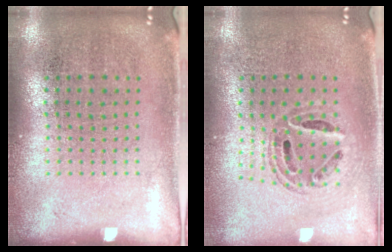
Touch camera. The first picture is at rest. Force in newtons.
{"total": 0.6, "press": 0.6, "slide": 0.2}